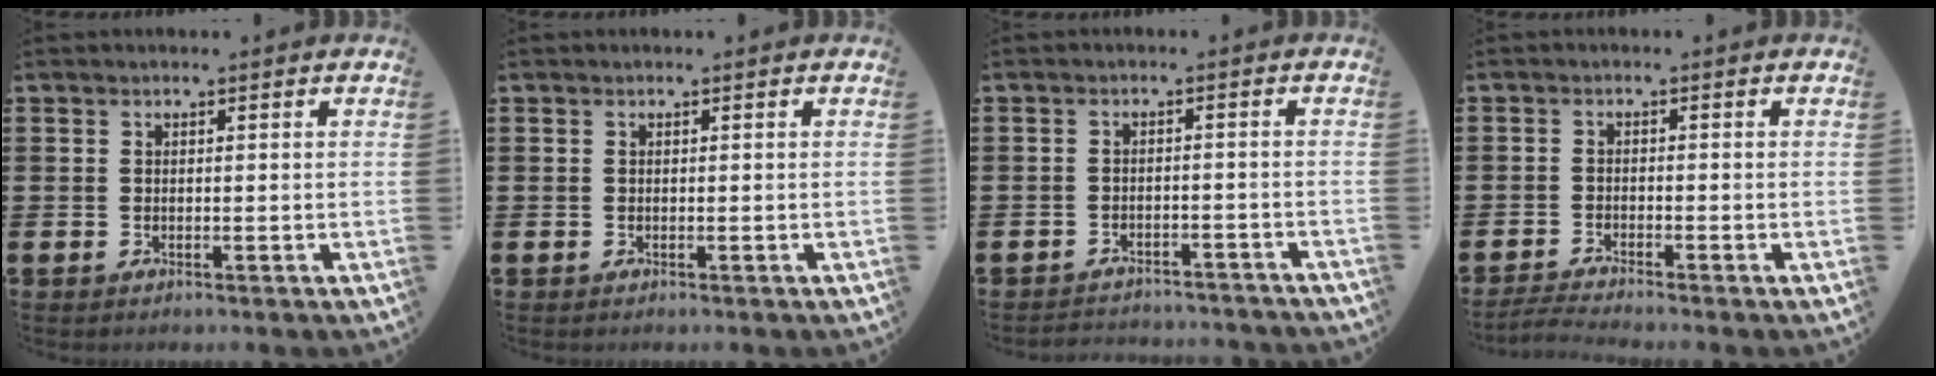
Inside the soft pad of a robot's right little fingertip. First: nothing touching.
{"total": 0.0}
{"total": 2.2, "force": [-2.2, -0.1, -0.3], "torque": [-0.002, 0.003, -0.048]}
{"total": 1.7, "force": [-1.5, -0.1, 0.7], "torque": [-0.011, 0.003, -0.029]}